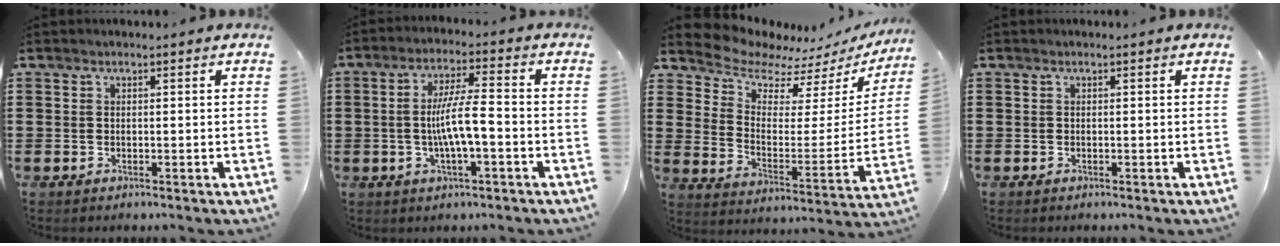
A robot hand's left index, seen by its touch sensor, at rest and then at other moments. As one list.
[{"total": 7.3, "force": [-1.3, 1.3, 7.1], "torque": [-0.137, 0.001, -0.030]}, {"total": 7.5, "force": [7.1, 2.4, 0.5], "torque": [-0.051, -0.065, 0.125]}, {"total": 0.0}]